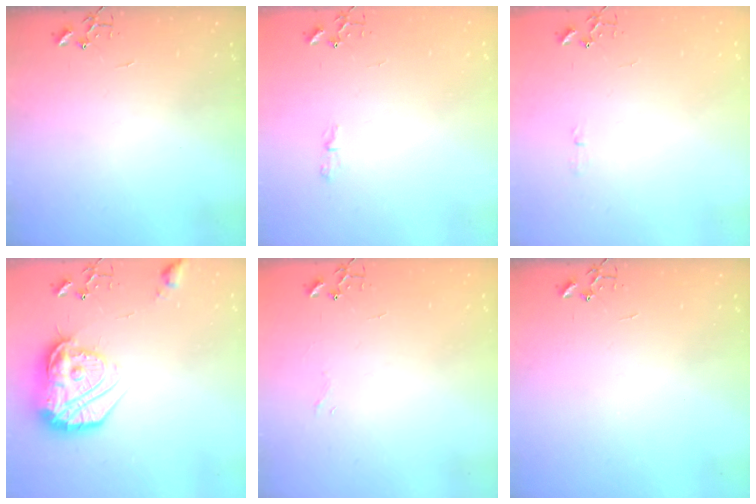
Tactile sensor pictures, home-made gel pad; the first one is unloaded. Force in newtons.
{"total": 3.9, "press": 3.9, "slide": 0.5}
{"total": 3.3, "press": 3.2, "slide": 0.4}
{"total": 21.6, "press": 21.5, "slide": 1.7}
{"total": 3.3, "press": 3.3, "slide": 0.3}
{"total": 0.0}